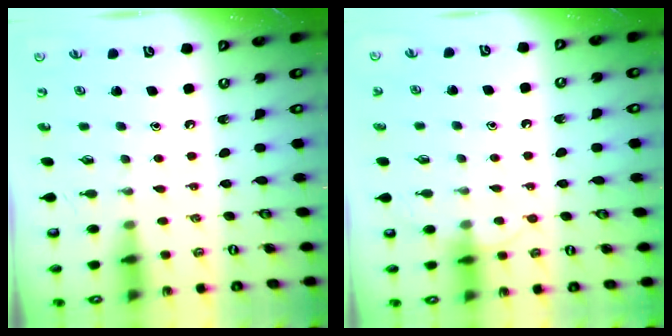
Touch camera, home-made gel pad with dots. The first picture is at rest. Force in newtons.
{"total": 4.3, "press": 4.2, "slide": 0.4}